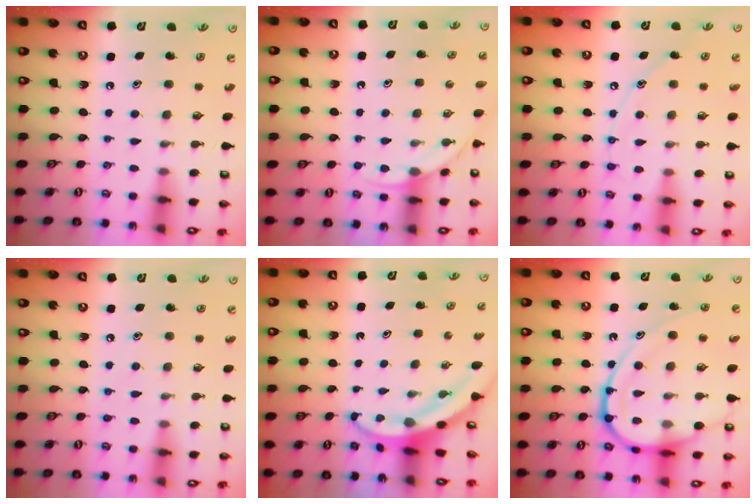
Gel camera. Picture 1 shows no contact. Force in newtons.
{"total": 3.4, "press": 3.4, "slide": 0.2}
{"total": 8.0, "press": 8.0, "slide": 0.8}
{"total": 4.6, "press": 4.5, "slide": 0.5}
{"total": 3.7, "press": 3.7, "slide": 0.5}
{"total": 16.7, "press": 16.6, "slide": 1.4}